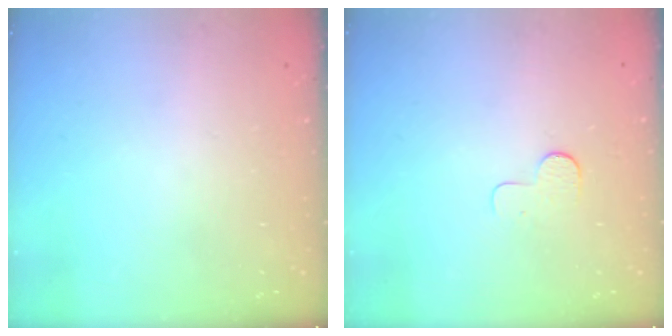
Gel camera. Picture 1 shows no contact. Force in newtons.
{"total": 3.7, "press": 3.7, "slide": 0.3}